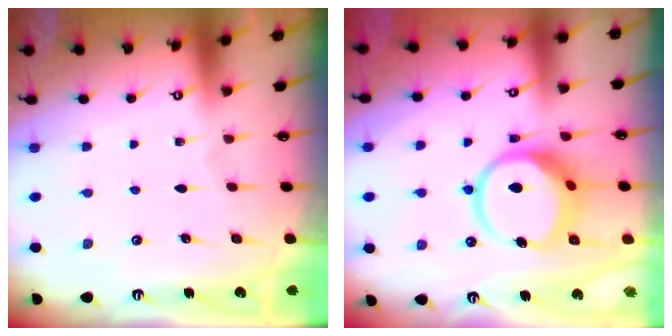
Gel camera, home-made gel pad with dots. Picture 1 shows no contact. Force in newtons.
{"total": 12.0, "press": 12.0, "slide": 1.4}